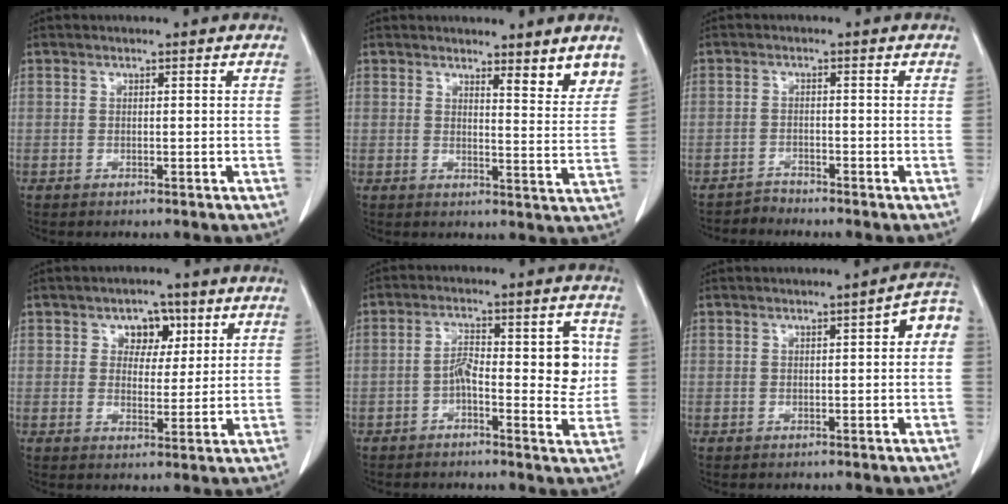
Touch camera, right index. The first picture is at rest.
{"total": 5.3, "force": [4.3, 0.5, 3.0], "torque": [-0.034, -0.028, 0.049]}
{"total": 1.7, "force": [-1.5, -0.2, -0.7], "torque": [0.021, -0.009, -0.031]}
{"total": 4.8, "force": [2.1, 3.4, 2.6], "torque": [-0.028, 0.008, 0.033]}
{"total": 8.4, "force": [-0.5, 3.0, 7.9], "torque": [-0.112, 0.022, -0.008]}
{"total": 3.6, "force": [0.5, 0.8, 3.5], "torque": [-0.037, 0.013, 0.000]}